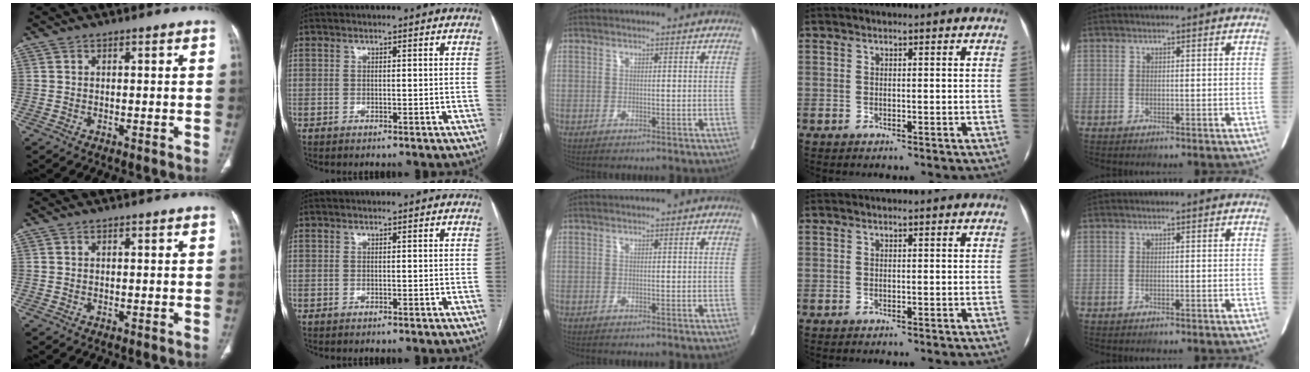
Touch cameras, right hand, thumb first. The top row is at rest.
{}